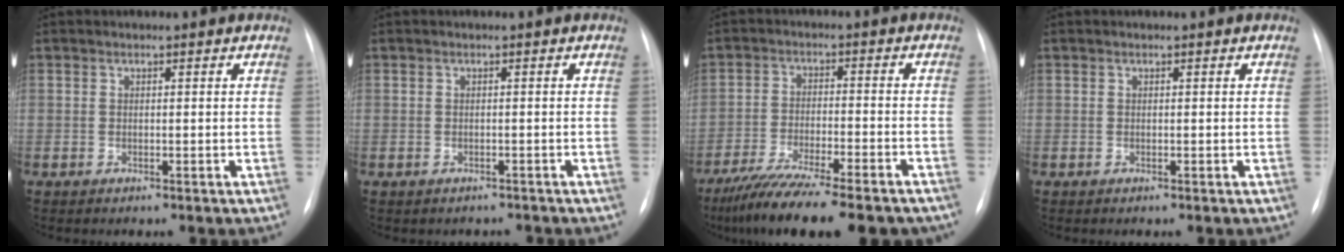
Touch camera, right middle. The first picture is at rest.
{"total": 2.3, "force": [-1.9, 1.2, 0.0], "torque": [-0.004, 0.008, -0.026]}
{"total": 17.3, "force": [-14.1, 2.6, 9.8], "torque": [-0.136, -0.019, -0.215]}
{"total": 0.0}